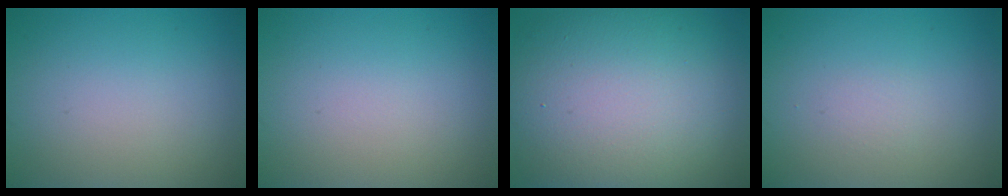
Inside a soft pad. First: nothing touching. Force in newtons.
{"total": 0.0}
{"total": 15.4, "press": 15.4, "slide": 0.9}
{"total": 0.0}